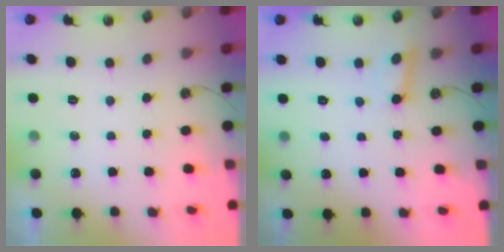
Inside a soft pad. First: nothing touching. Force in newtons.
{"total": 2.8, "press": 2.7, "slide": 0.6}